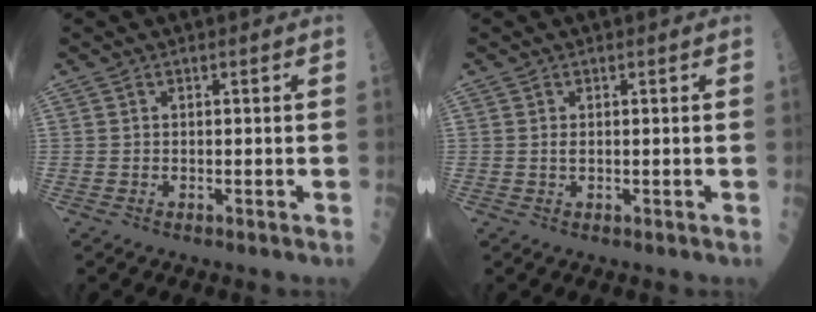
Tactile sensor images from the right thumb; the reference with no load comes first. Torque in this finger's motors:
{"motor_torque": [0.02, 0.23, 0.39, 0.10, -0.02]}